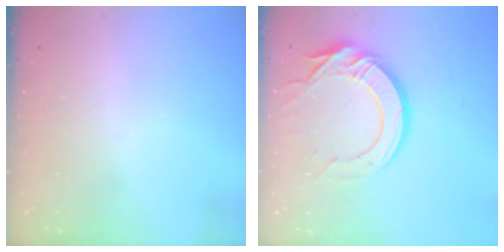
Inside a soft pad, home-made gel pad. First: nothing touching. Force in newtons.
{"total": 15.8, "press": 15.7, "slide": 1.7}